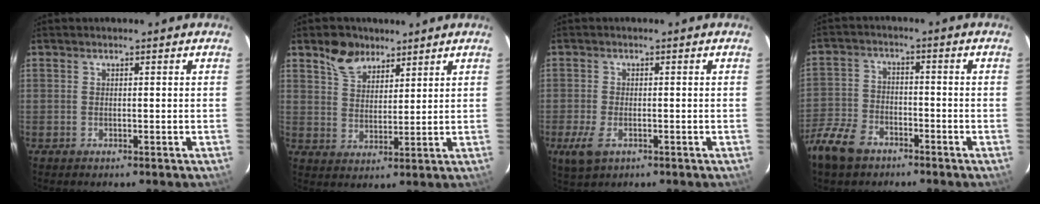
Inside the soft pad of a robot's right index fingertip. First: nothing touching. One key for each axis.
{"total": 6.8, "fx": 4.8, "fy": 4.0, "fz": 2.6, "tx": -0.045, "ty": 0.011, "tz": 0.089}
{"total": 5.0, "fx": -2.3, "fy": 2.7, "fz": 3.5, "tx": -0.083, "ty": -0.011, "tz": -0.040}
{"total": 9.9, "fx": -6.8, "fy": 5.6, "fz": 4.4, "tx": -0.121, "ty": 0.003, "tz": -0.135}